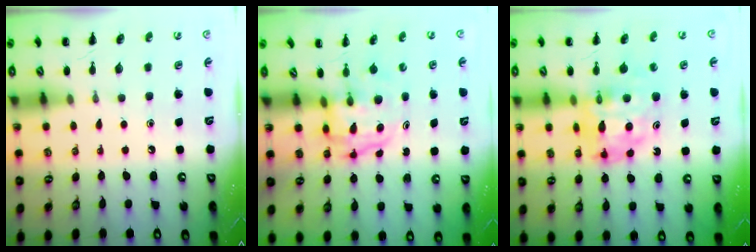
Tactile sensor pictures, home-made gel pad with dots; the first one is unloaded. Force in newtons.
{"total": 3.8, "press": 3.7, "slide": 0.6}
{"total": 10.3, "press": 9.8, "slide": 3.1}